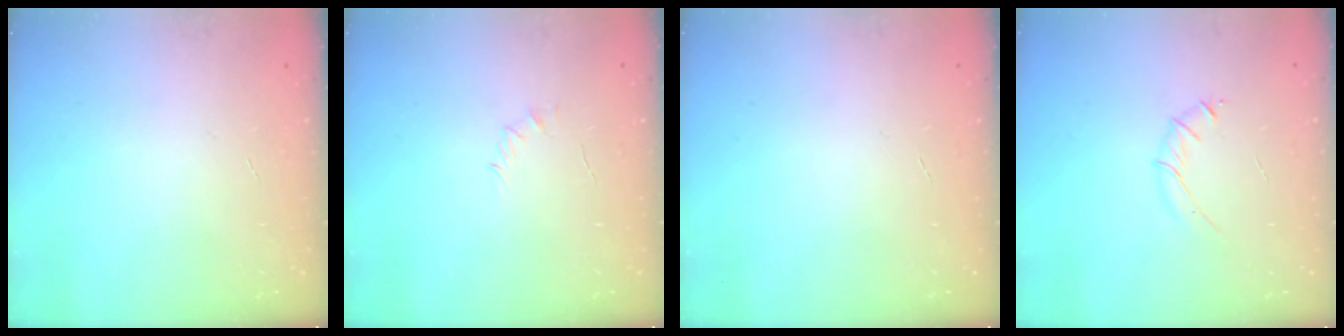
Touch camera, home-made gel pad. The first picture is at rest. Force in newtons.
{"total": 3.6, "press": 3.5, "slide": 1.0}
{"total": 0.0}
{"total": 3.2, "press": 3.0, "slide": 1.0}